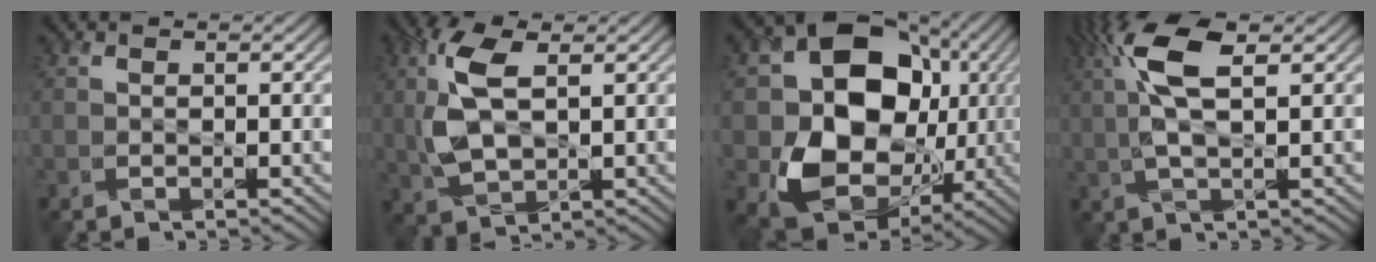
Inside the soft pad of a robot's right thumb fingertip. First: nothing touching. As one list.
[{"total": 8.8, "force": [1.9, 4.7, 7.2], "torque": [-0.178, 0.007, 0.033]}, {"total": 16.1, "force": [0.2, 13.0, 9.6], "torque": [-0.170, -0.034, 0.008]}, {"total": 8.4, "force": [2.5, 2.8, 7.5], "torque": [-0.172, 0.015, 0.043]}]